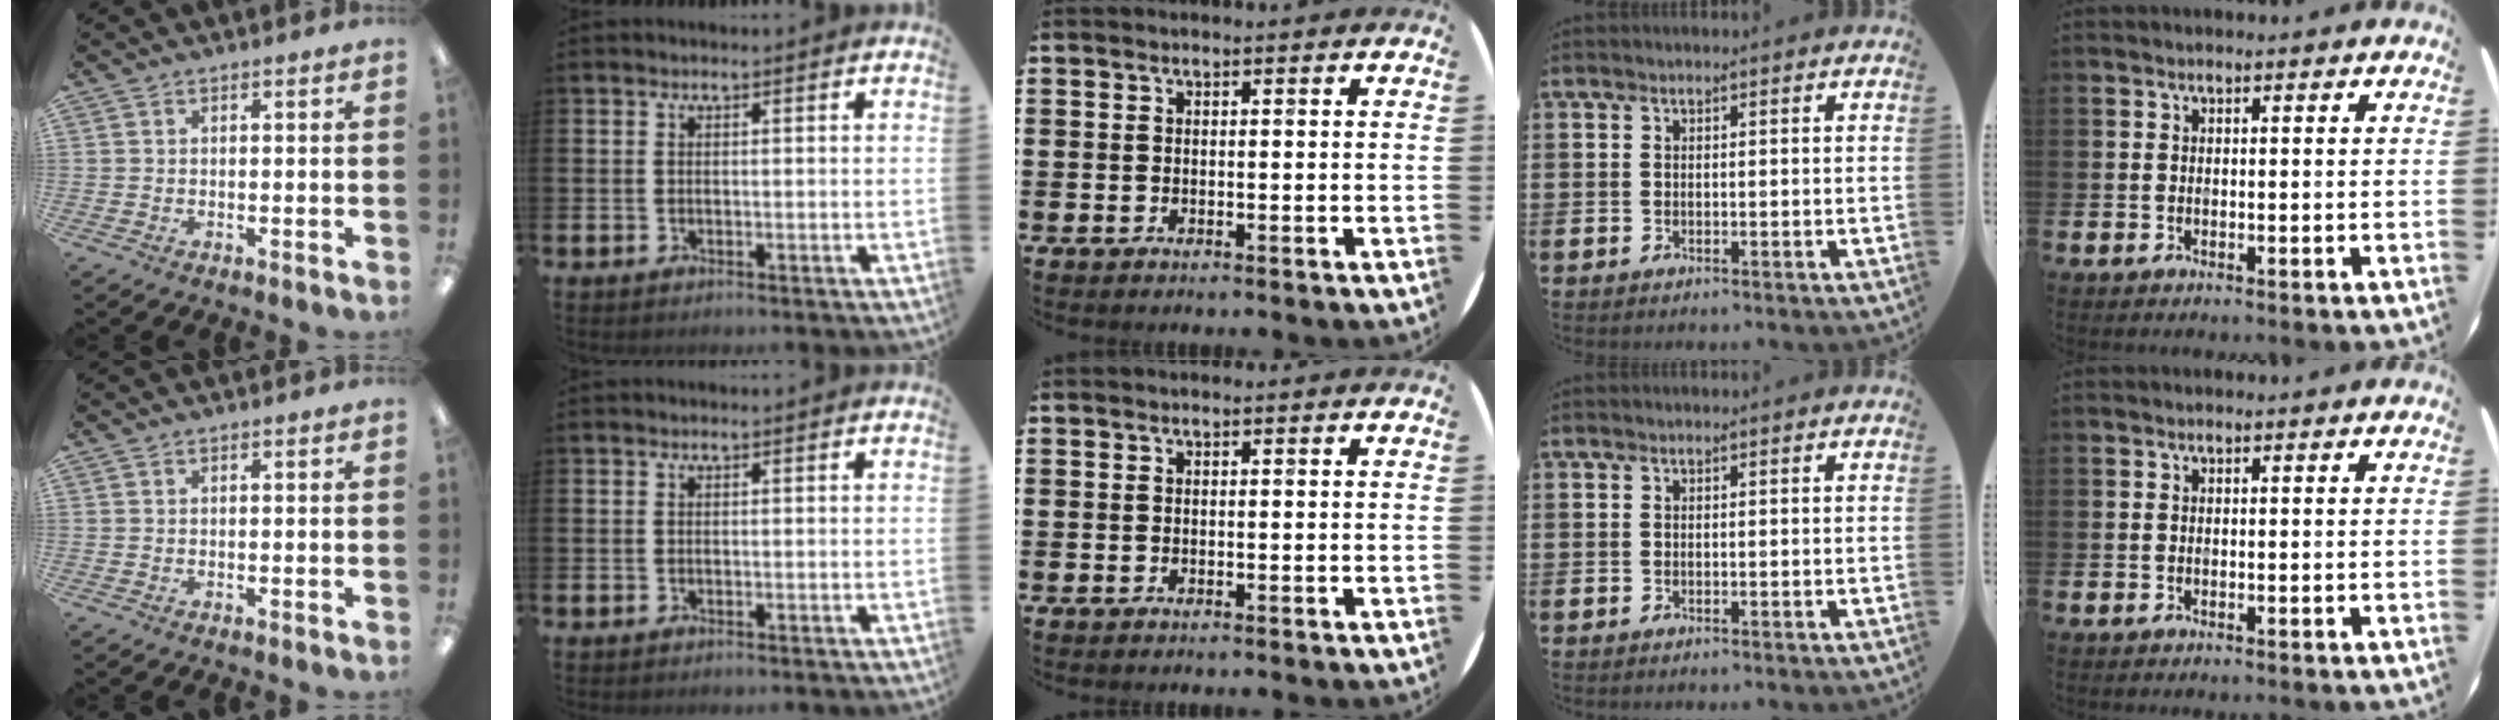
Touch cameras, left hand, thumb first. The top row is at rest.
{}